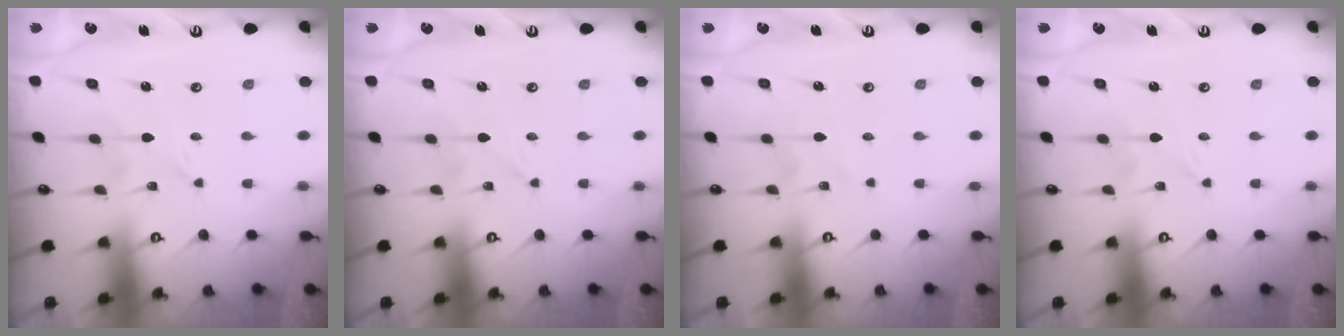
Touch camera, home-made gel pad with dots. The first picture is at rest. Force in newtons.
{"total": 0.0}
{"total": 2.6, "press": 2.6, "slide": 0.3}
{"total": 0.0}